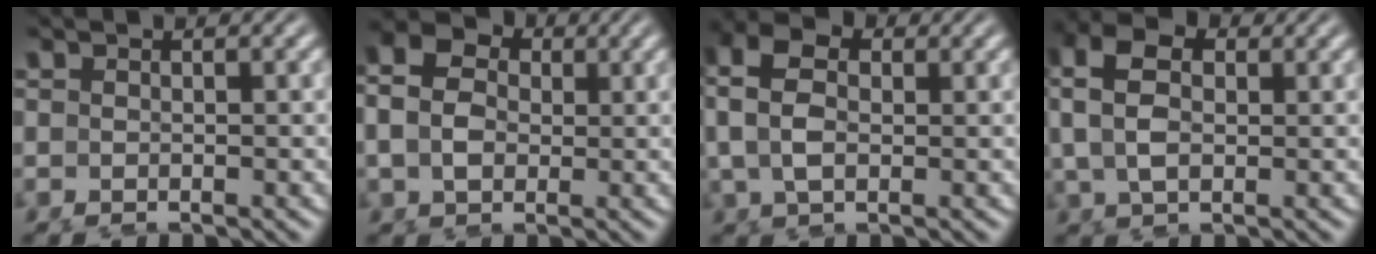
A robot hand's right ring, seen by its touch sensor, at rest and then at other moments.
{"total": 8.2, "force": [1.7, 6.6, 4.6], "torque": [-0.087, 0.006, 0.015]}
{"total": 5.7, "force": [1.7, 3.9, 3.7], "torque": [-0.088, 0.001, 0.025]}
{"total": 5.9, "force": [2.0, 4.0, 3.9], "torque": [-0.092, 0.004, 0.031]}